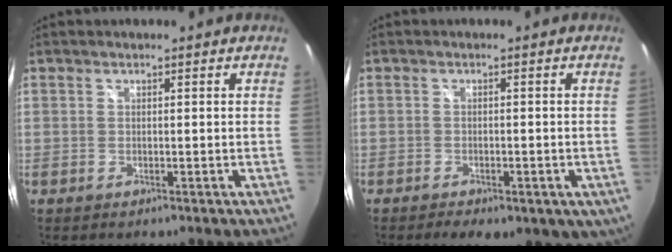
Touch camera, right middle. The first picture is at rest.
{"total": 7.8, "force": [-3.9, 4.2, 5.3], "torque": [-0.090, -0.024, -0.049]}